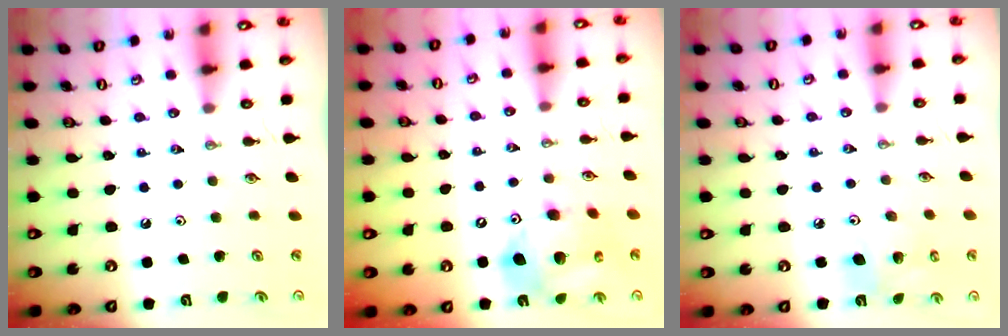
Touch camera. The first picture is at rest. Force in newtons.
{"total": 14.9, "press": 14.7, "slide": 2.6}
{"total": 7.1, "press": 6.9, "slide": 1.6}